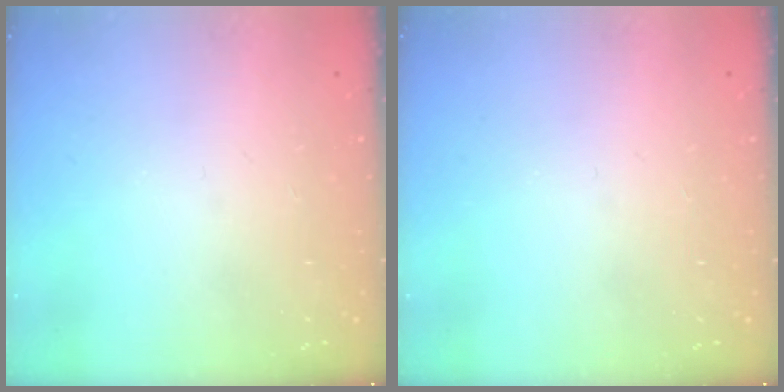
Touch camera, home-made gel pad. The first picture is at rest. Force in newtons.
{"total": 0.0}